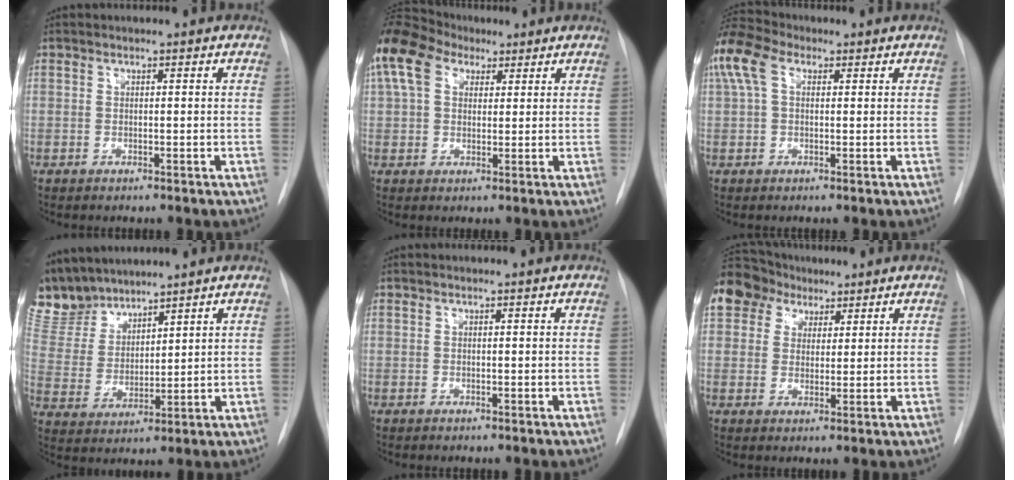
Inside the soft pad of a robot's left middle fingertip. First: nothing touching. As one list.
[{"total": 17.4, "force": [9.4, 11.3, 9.2], "torque": [-0.251, 0.081, 0.171]}, {"total": 10.5, "force": [4.3, 6.5, 7.0], "torque": [-0.179, 0.047, 0.077]}, {"total": 10.8, "force": [10.1, 3.0, 2.1], "torque": [-0.056, 0.007, 0.216]}, {"total": 0.0}, {"total": 13.2, "force": [8.0, 9.7, 3.9], "torque": [-0.113, 0.059, 0.151]}]